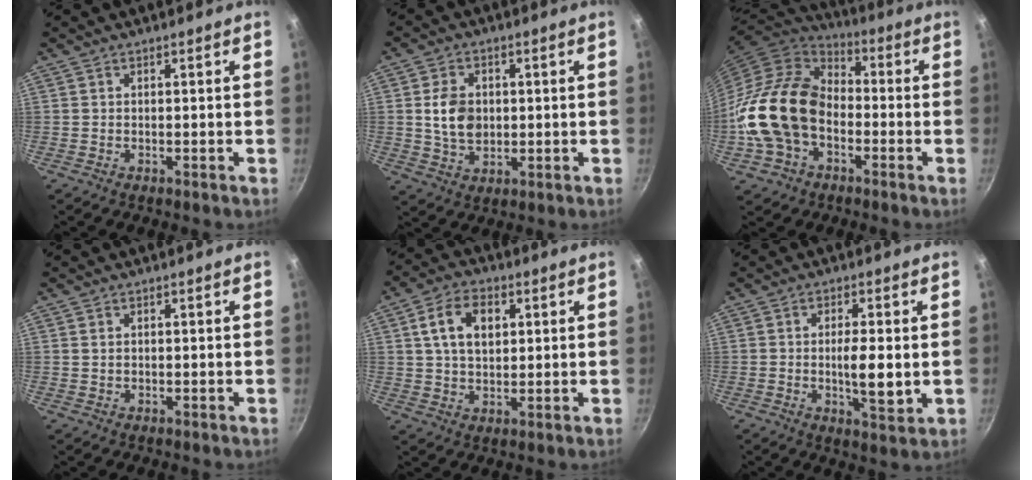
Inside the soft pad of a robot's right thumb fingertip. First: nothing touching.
{"total": 7.8, "force": [0.7, 5.7, 5.2], "torque": [-0.082, -0.004, 0.015]}
{"total": 18.3, "force": [-3.8, 13.2, 12.1], "torque": [-0.196, 0.042, -0.084]}
{"total": 0.8, "force": [0.2, 0.6, 0.4], "torque": [-0.006, 0.003, 0.004]}
{"total": 9.3, "force": [2.6, 6.1, 6.6], "torque": [-0.104, 0.004, 0.042]}
{"total": 6.9, "force": [-0.4, 2.1, 6.6], "torque": [-0.113, -0.007, -0.006]}